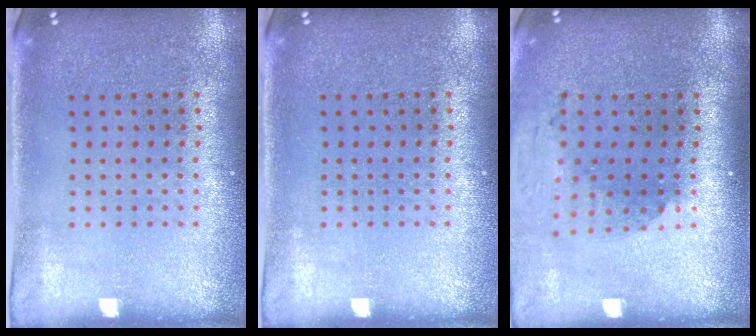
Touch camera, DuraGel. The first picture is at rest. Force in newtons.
{"total": 0.0}
{"total": 2.0, "press": 1.4, "slide": 1.3}